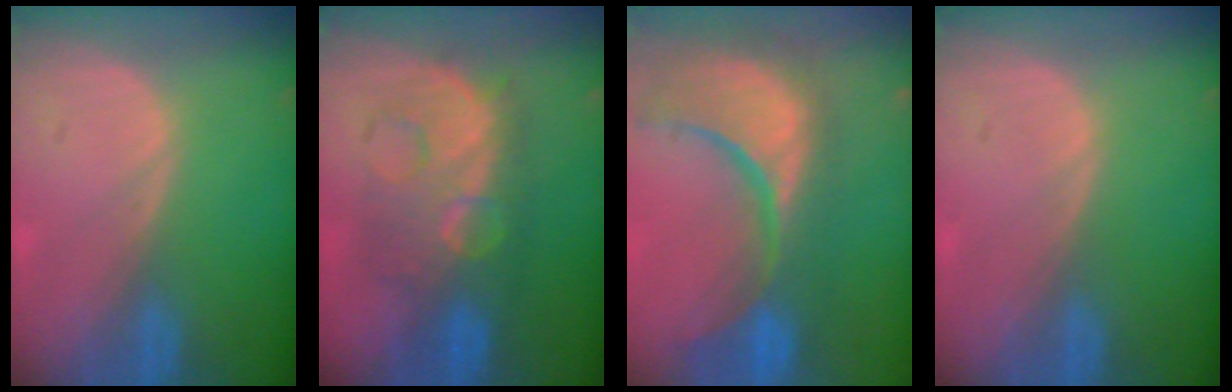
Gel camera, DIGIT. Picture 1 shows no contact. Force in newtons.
{"total": 9.4, "press": 9.3, "slide": 0.5}
{"total": 14.9, "press": 12.0, "slide": 8.9}
{"total": 0.0}